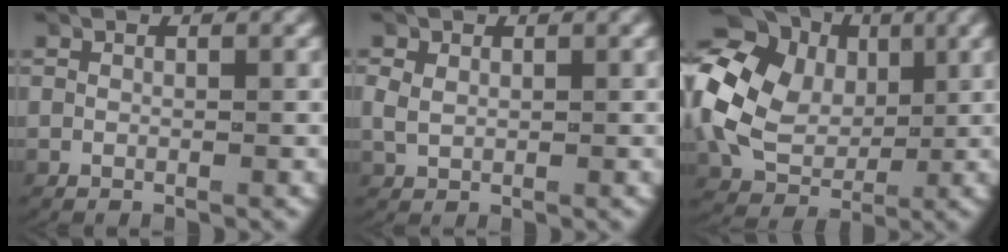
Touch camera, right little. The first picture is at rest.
{"total": 1.9, "force": [0.4, 1.6, 0.9], "torque": [-0.027, -0.003, 0.015]}
{"total": 11.7, "force": [1.6, 9.7, 6.3], "torque": [-0.139, -0.001, 0.022]}